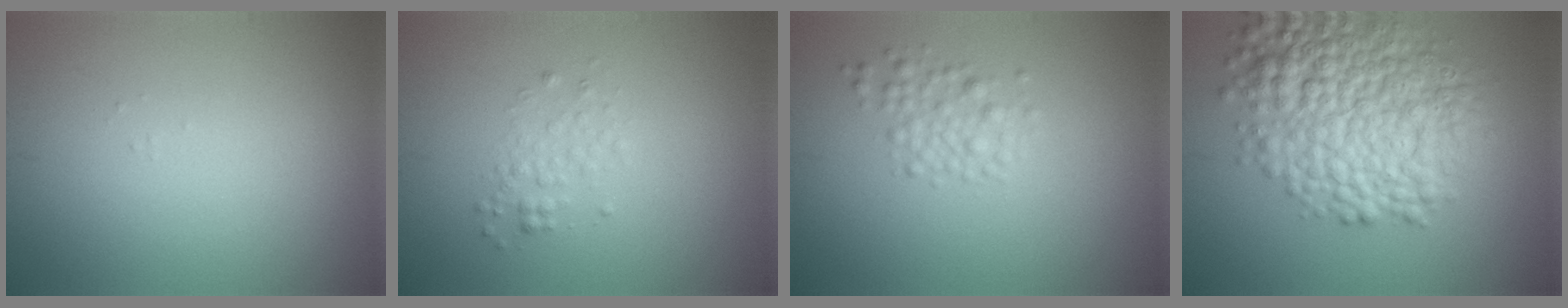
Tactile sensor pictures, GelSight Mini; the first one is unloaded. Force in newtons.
{"total": 1.4, "press": 1.4, "slide": 0.1}
{"total": 2.0, "press": 2.0, "slide": 0.0}
{"total": 9.8, "press": 9.8, "slide": 0.1}